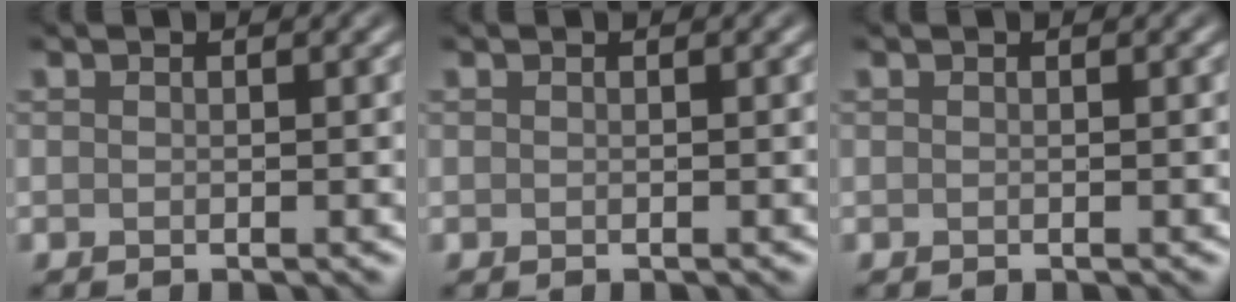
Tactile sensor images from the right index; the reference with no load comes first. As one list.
[{"total": 0.0}, {"total": 0.0}]